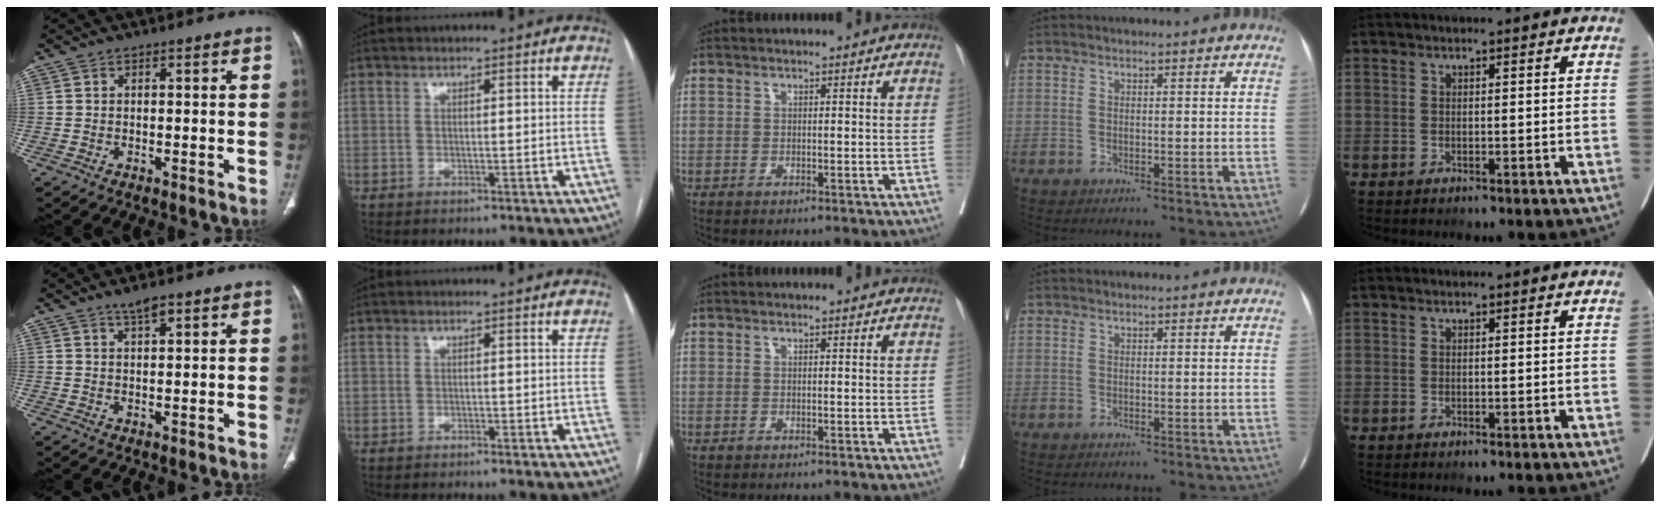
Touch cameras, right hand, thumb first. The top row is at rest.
{"thumb": {"total": 2.5, "force": [1.8, 0.4, 1.8], "torque": [-0.033, -0.008, 0.032]}}